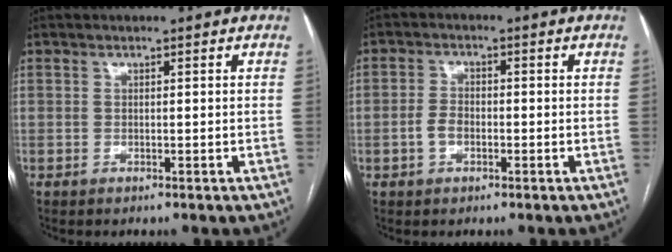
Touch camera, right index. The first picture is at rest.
{"total": 3.2, "force": [-0.9, 2.0, 2.3], "torque": [-0.048, 0.010, -0.017]}